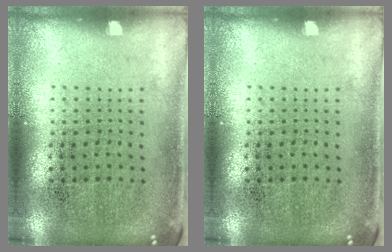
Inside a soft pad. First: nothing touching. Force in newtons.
{"total": 0.0}